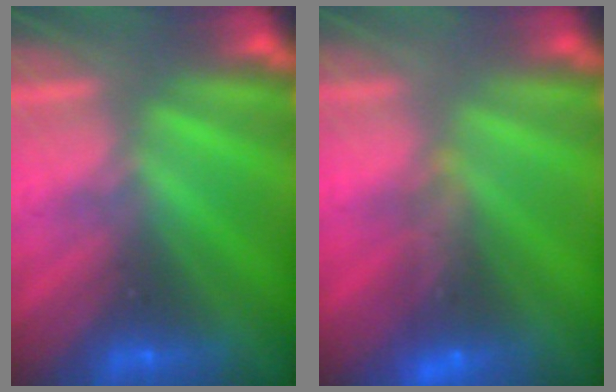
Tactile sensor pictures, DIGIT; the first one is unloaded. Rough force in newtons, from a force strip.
{"total": 7.3}